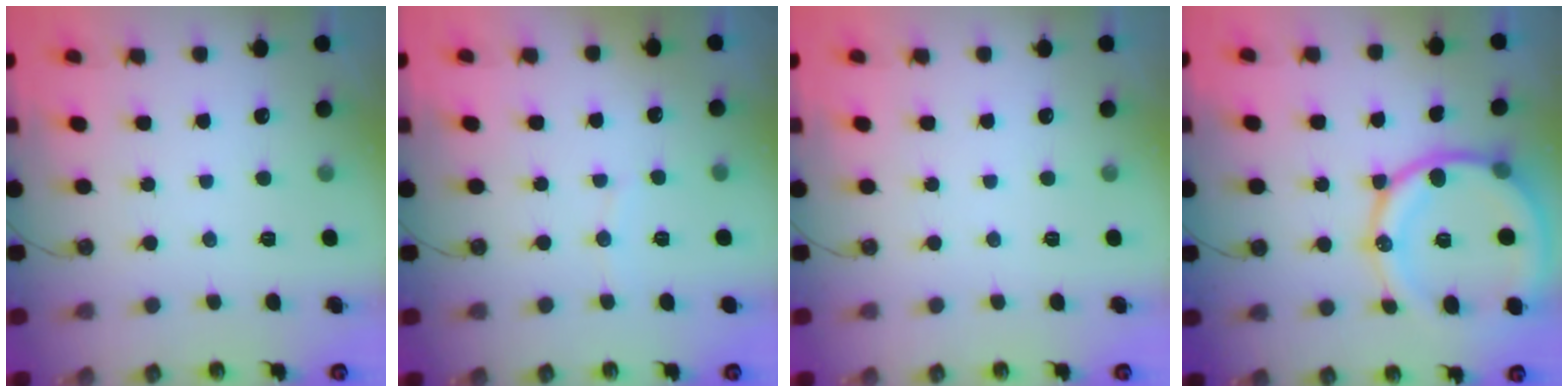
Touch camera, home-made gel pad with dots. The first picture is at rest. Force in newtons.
{"total": 3.5, "press": 3.5, "slide": 0.4}
{"total": 0.0}
{"total": 18.6, "press": 18.5, "slide": 1.5}